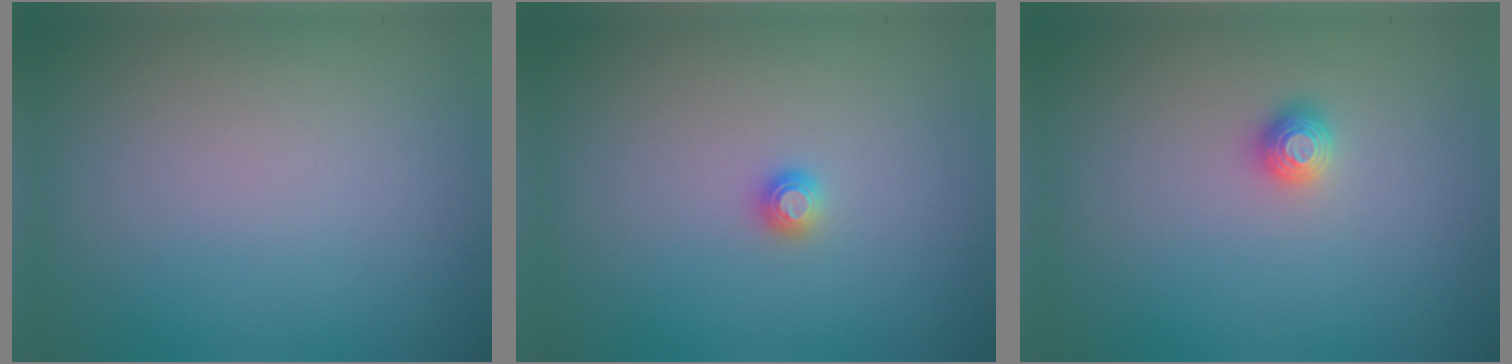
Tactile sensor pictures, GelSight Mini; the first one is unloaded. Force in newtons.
{"total": 1.0, "press": 1.0, "slide": 0.1}
{"total": 1.1, "press": 1.1, "slide": 0.3}